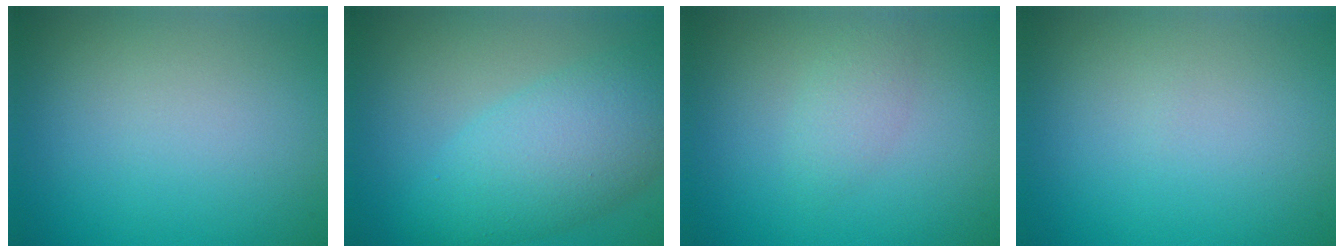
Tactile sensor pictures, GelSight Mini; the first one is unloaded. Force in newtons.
{"total": 7.0, "press": 7.0, "slide": 0.2}
{"total": 1.6, "press": 1.6, "slide": 0.1}
{"total": 0.0}